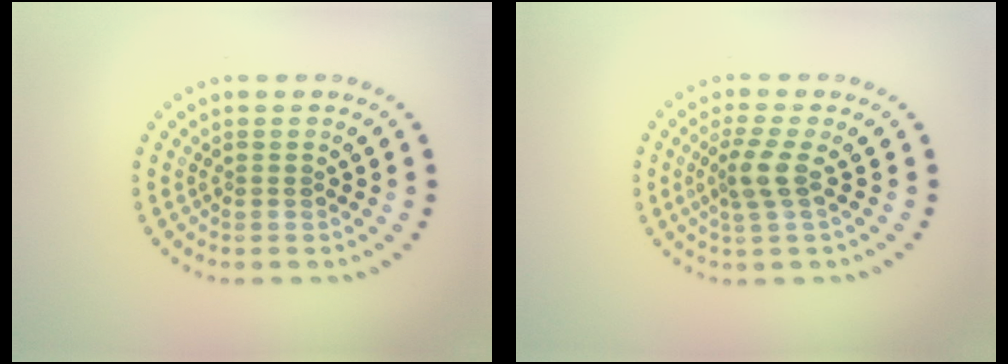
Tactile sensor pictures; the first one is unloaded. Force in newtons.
{"total": 2.4, "press": 1.8, "slide": 1.6}